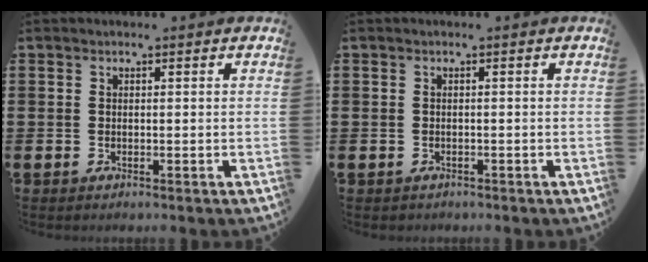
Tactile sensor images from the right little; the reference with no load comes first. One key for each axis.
{"total": 0.0}